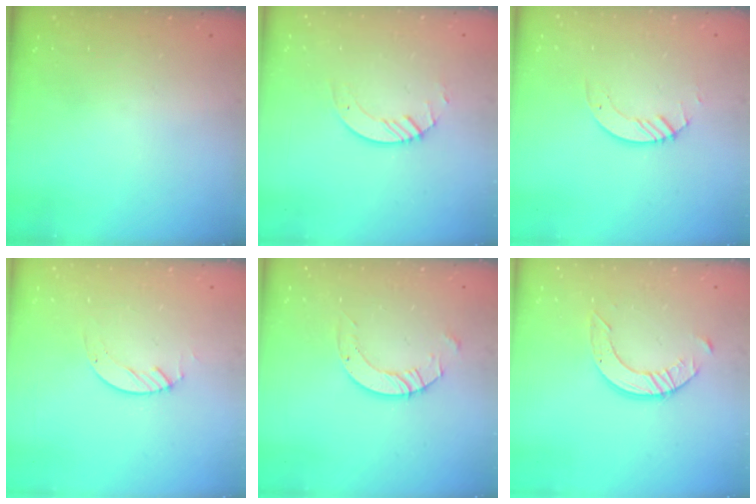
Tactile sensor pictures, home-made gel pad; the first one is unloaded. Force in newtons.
{"total": 3.8, "press": 3.8, "slide": 0.3}
{"total": 2.9, "press": 2.9, "slide": 0.3}
{"total": 2.1, "press": 2.1, "slide": 0.2}
{"total": 5.0, "press": 5.0, "slide": 0.3}
{"total": 8.0, "press": 7.9, "slide": 0.8}